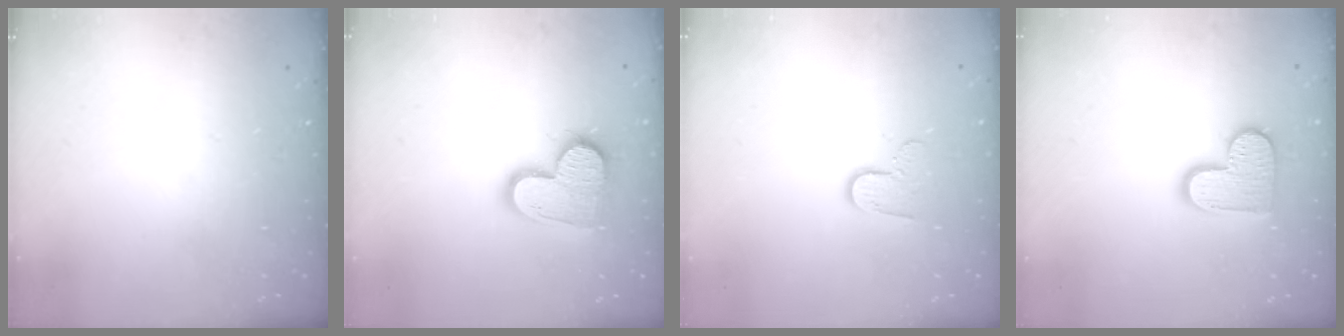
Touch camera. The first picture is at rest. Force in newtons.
{"total": 15.2, "press": 15.1, "slide": 1.2}
{"total": 6.4, "press": 6.4, "slide": 0.5}
{"total": 11.7, "press": 11.6, "slide": 0.6}